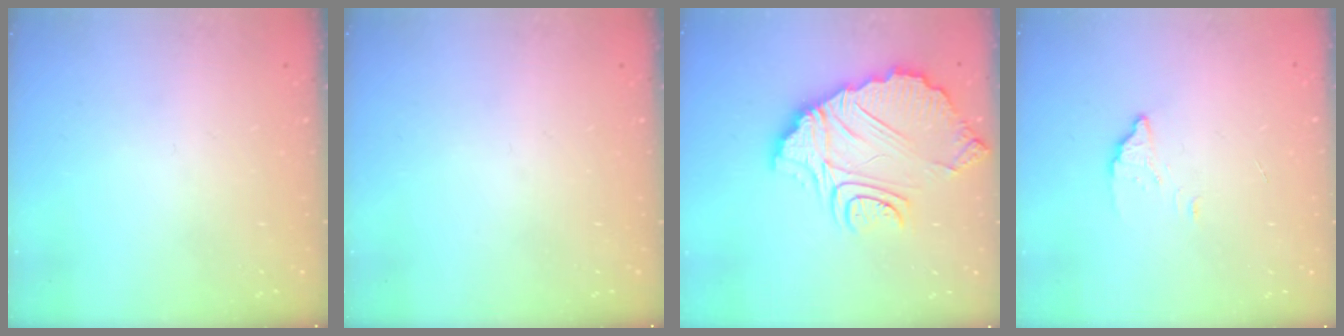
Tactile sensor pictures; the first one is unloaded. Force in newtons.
{"total": 0.0}
{"total": 15.4, "press": 15.3, "slide": 1.6}
{"total": 2.7, "press": 2.7, "slide": 0.2}